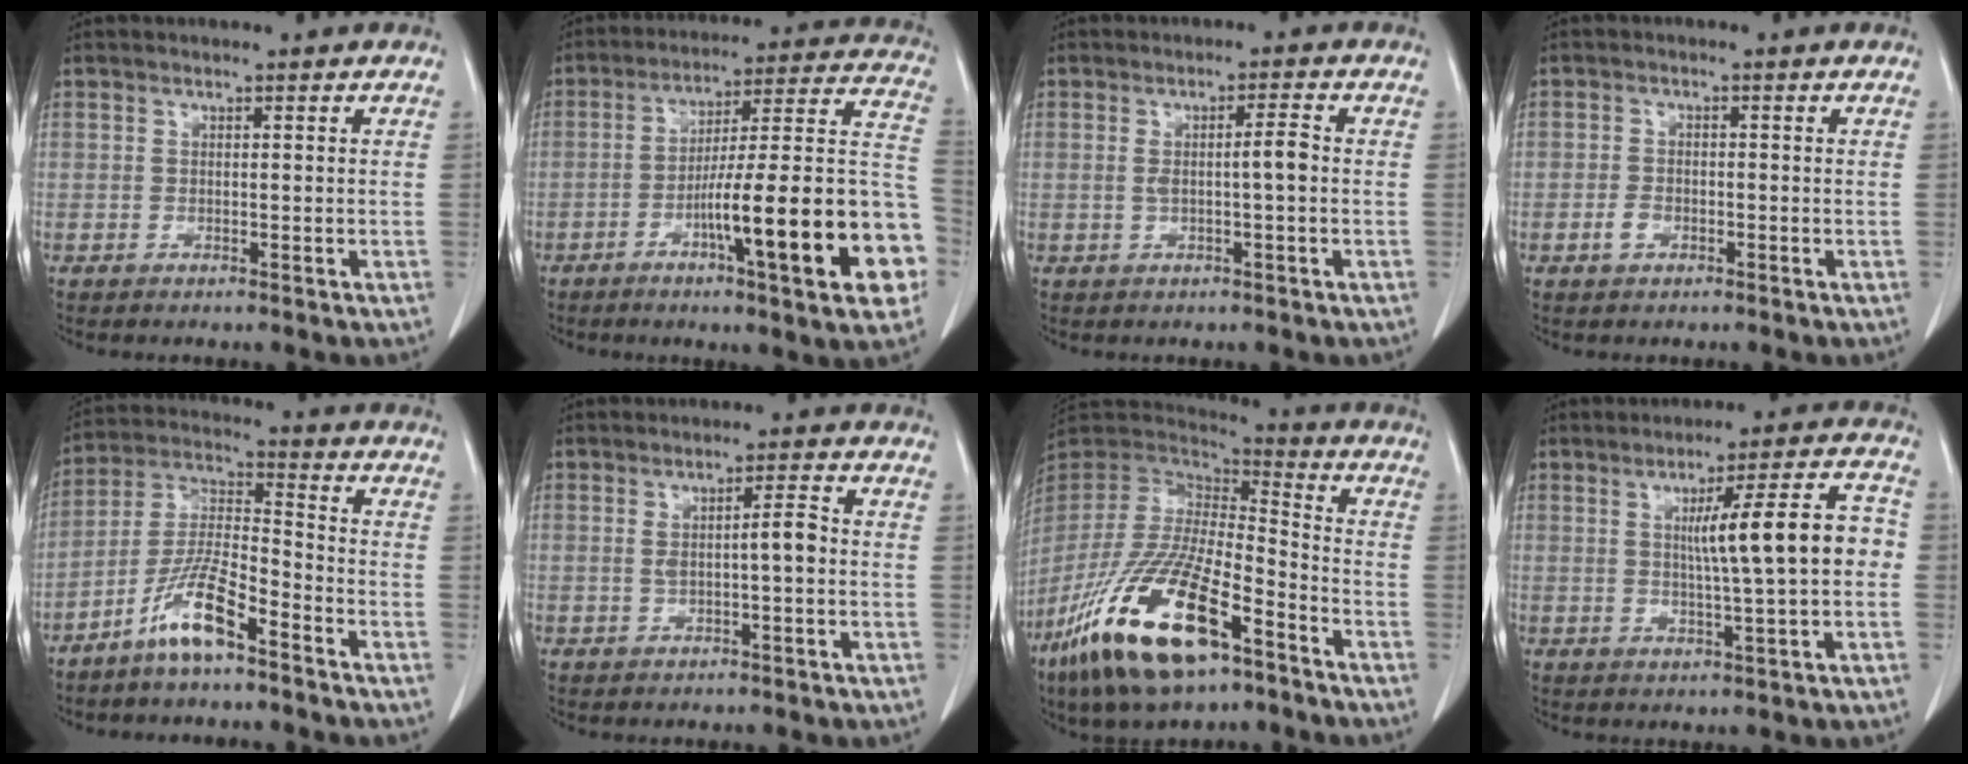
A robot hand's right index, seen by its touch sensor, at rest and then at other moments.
{"total": 23.0, "force": [-7.7, 1.6, 21.7], "torque": [-0.240, 0.015, -0.110]}
{"total": 3.5, "force": [-0.1, 0.2, 3.5], "torque": [-0.065, 0.006, 0.000]}
{"total": 1.9, "force": [-0.8, 1.3, 1.0], "torque": [-0.019, 0.004, -0.012]}
{"total": 9.6, "force": [-6.2, 1.3, 7.2], "torque": [-0.154, -0.007, -0.126]}
{"total": 4.0, "force": [-0.1, 0.5, 3.9], "torque": [-0.072, 0.009, 0.001]}
{"total": 22.0, "force": [-12.6, 5.9, 17.0], "torque": [-0.359, -0.048, -0.235]}
{"total": 10.8, "force": [0.5, 0.5, 10.8], "torque": [-0.154, 0.020, 0.009]}